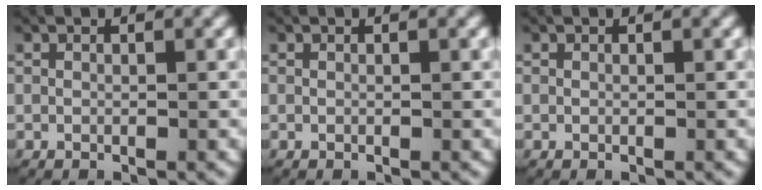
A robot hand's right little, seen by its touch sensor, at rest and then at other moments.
{"total": 0.0}
{"total": 0.0}